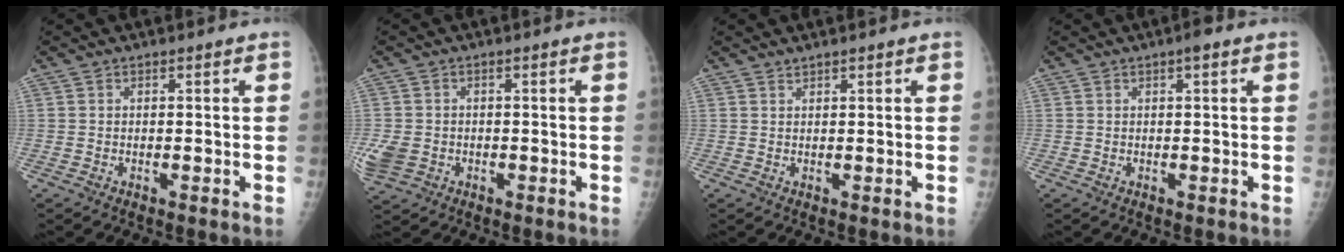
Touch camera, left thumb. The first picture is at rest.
{"total": 5.6, "force": [-1.3, 4.6, 2.8], "torque": [-0.069, 0.000, -0.015]}
{"total": 1.1, "force": [1.0, 0.0, 0.4], "torque": [-0.004, -0.004, 0.020]}
{"total": 1.9, "force": [1.0, 0.4, 1.6], "torque": [-0.024, 0.001, 0.011]}